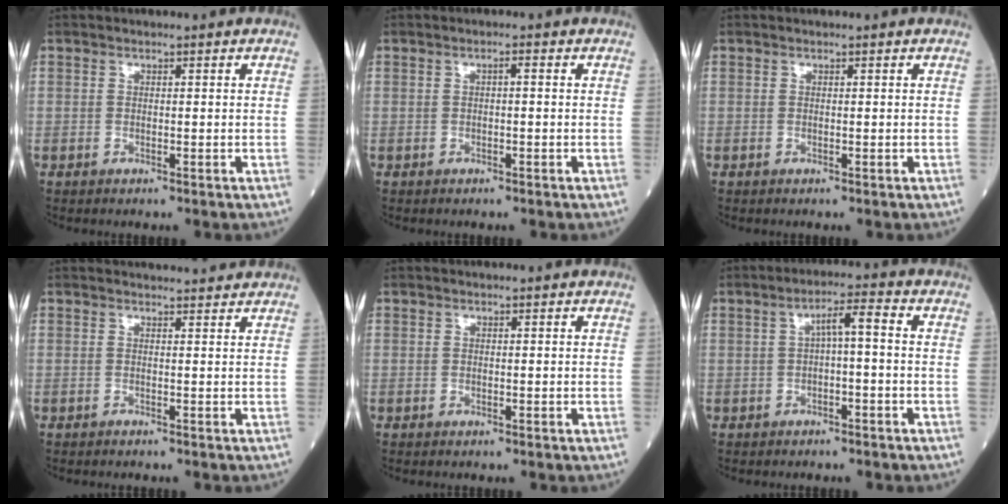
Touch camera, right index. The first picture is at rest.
{"total": 0.8, "force": [0.0, 0.1, 0.8], "torque": [-0.010, 0.003, 0.001]}
{"total": 0.0}
{"total": 3.5, "force": [3.3, 0.4, 0.8], "torque": [-0.024, 0.025, 0.030]}
{"total": 0.0}
{"total": 3.8, "force": [0.0, 0.6, 3.8], "torque": [-0.059, 0.017, -0.001]}